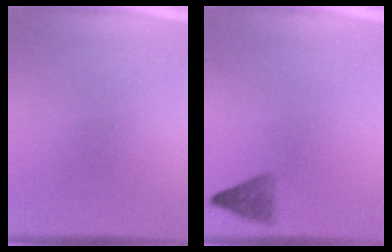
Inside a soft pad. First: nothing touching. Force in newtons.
{"total": 2.0}